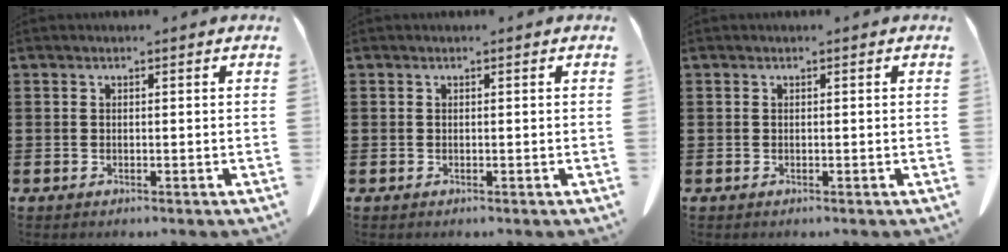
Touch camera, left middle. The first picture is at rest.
{"total": 0.0}
{"total": 0.0}